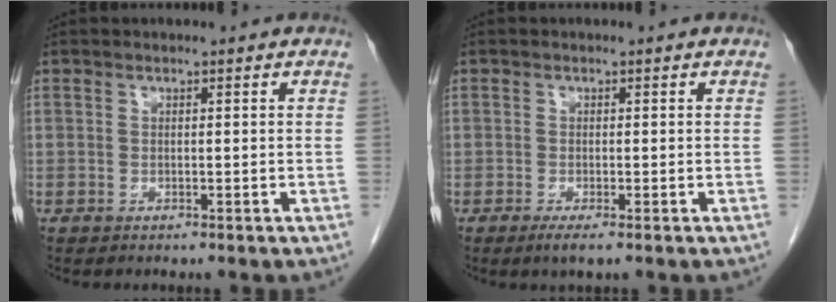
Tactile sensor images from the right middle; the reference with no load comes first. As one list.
[{"total": 1.6, "force": [-1.0, 0.2, 1.3], "torque": [-0.025, -0.005, -0.017]}]